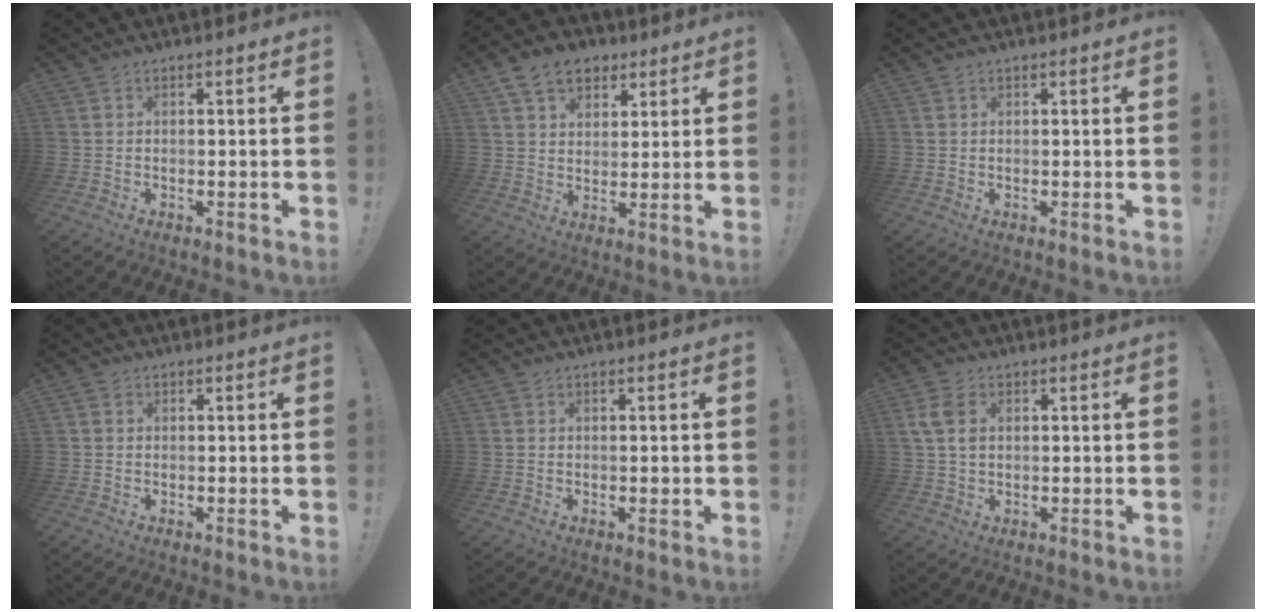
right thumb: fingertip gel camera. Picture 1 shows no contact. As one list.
[{"total": 11.3, "force": [6.3, 8.1, 4.8], "torque": [-0.070, -0.026, 0.121]}, {"total": 0.5, "force": [0.4, 0.3, 0.2], "torque": [0.003, -0.002, 0.006]}, {"total": 0.7, "force": [0.0, 0.7, 0.1], "torque": [-0.005, 0.004, 0.001]}, {"total": 0.8, "force": [-0.1, 0.4, 0.7], "torque": [-0.012, 0.003, -0.001]}, {"total": 6.6, "force": [1.8, 4.3, 4.6], "torque": [-0.091, 0.002, 0.035]}]